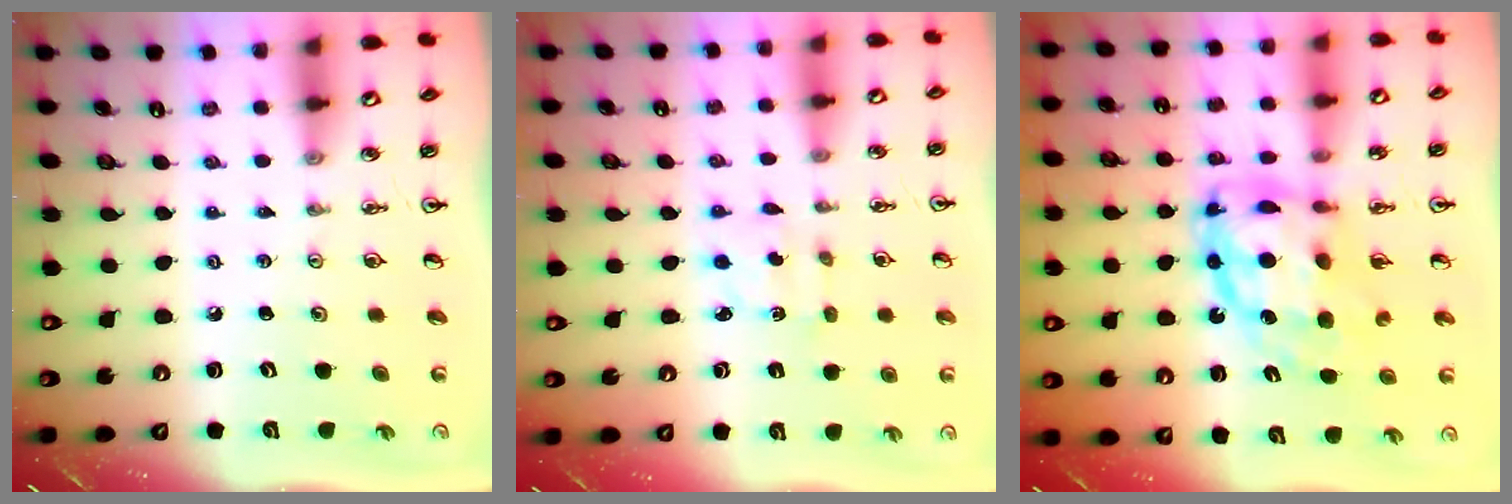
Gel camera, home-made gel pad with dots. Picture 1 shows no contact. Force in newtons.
{"total": 2.2, "press": 2.1, "slide": 0.6}
{"total": 13.5, "press": 13.4, "slide": 1.1}